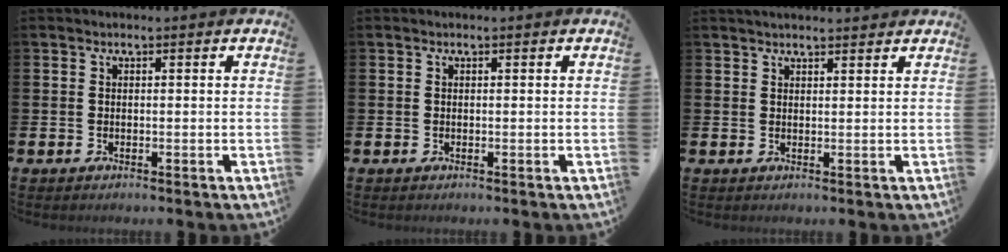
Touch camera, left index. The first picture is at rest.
{"total": 0.0}
{"total": 2.0, "force": [2.0, 0.2, 0.3], "torque": [0.004, -0.011, 0.033]}